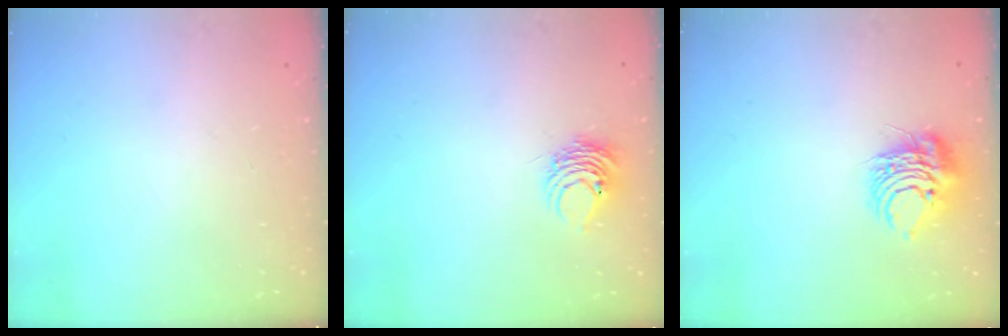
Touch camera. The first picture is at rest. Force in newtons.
{"total": 6.8, "press": 6.7, "slide": 0.8}
{"total": 8.8, "press": 8.8, "slide": 0.9}